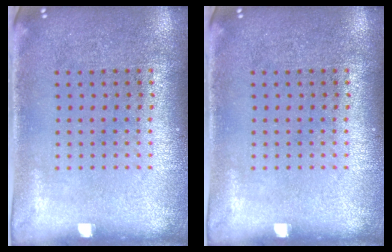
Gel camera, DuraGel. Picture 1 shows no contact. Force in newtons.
{"total": 0.0}